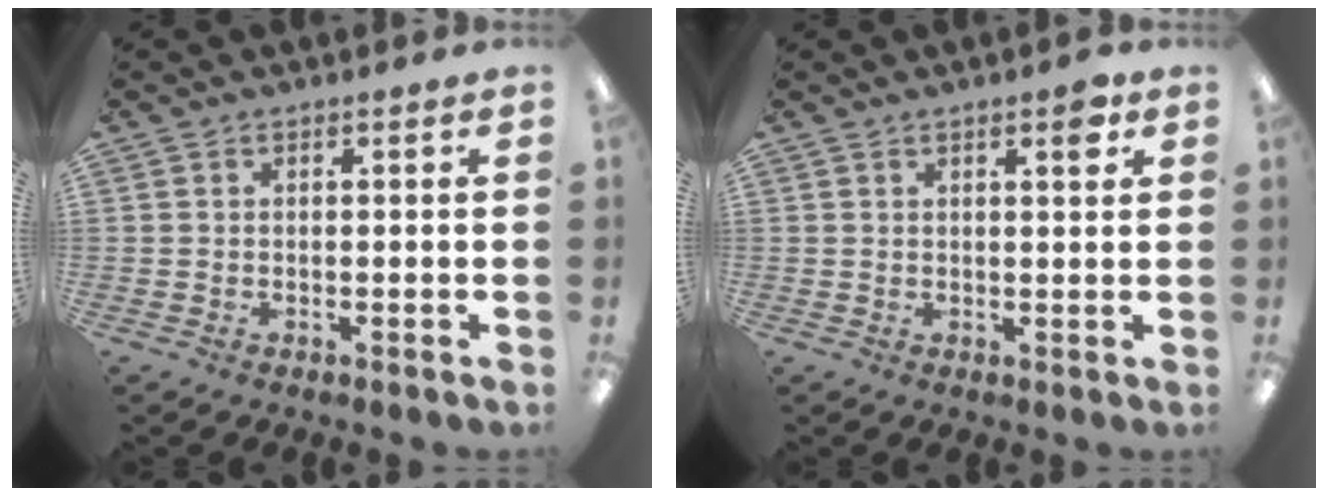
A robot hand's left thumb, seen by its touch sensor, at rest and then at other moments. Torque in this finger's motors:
{"motor_torque": [0.13, 0.25, 0.05, -0.15, 0.00]}